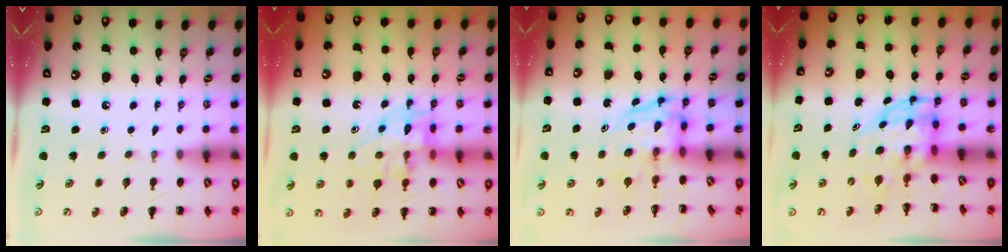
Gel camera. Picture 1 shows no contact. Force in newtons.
{"total": 12.7, "press": 12.2, "slide": 3.4}
{"total": 3.9, "press": 3.9, "slide": 0.7}
{"total": 4.2, "press": 4.0, "slide": 1.1}